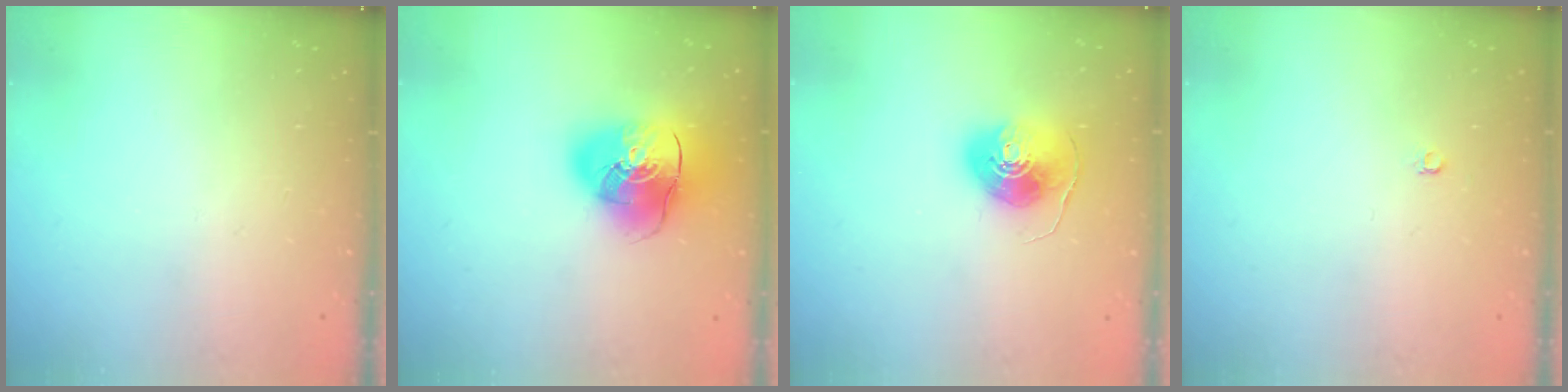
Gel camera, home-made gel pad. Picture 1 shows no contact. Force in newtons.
{"total": 18.6, "press": 18.3, "slide": 3.1}
{"total": 8.3, "press": 8.3, "slide": 0.6}
{"total": 3.2, "press": 3.2, "slide": 0.2}